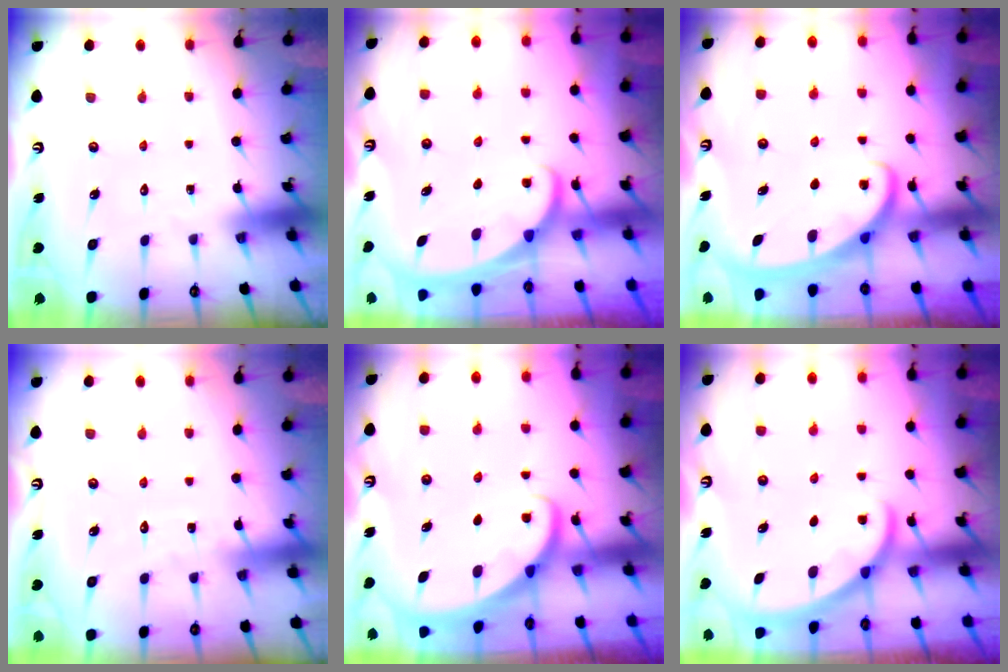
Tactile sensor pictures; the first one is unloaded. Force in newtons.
{"total": 1.7, "press": 1.7, "slide": 0.1}
{"total": 2.5, "press": 2.5, "slide": 0.3}
{"total": 2.5, "press": 2.5, "slide": 0.3}
{"total": 2.4, "press": 2.4, "slide": 0.2}
{"total": 3.3, "press": 3.3, "slide": 0.3}